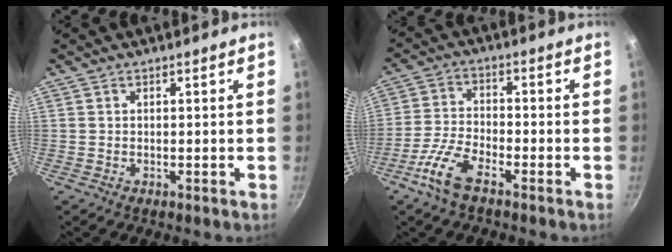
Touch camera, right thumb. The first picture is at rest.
{"total": 7.6, "force": [-4.8, 2.5, 5.3], "torque": [-0.118, 0.024, -0.103]}